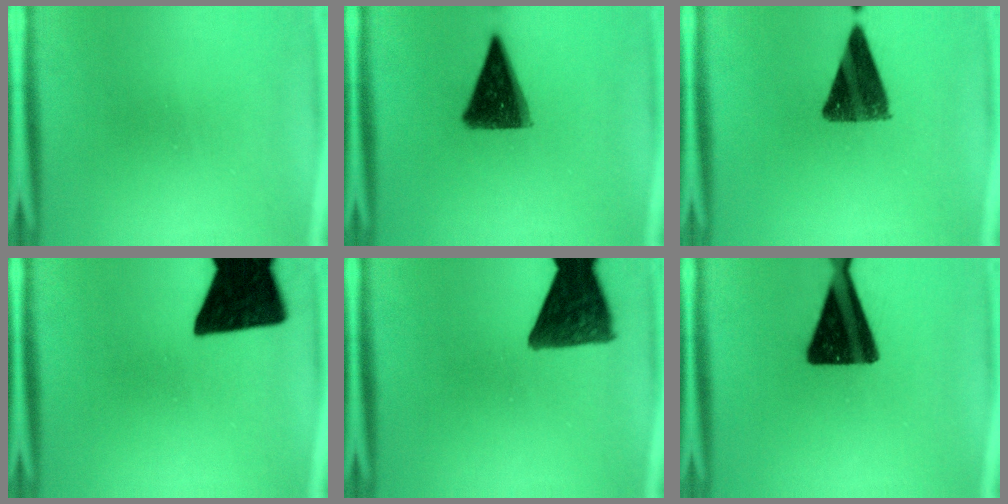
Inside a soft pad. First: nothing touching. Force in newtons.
{"total": 11.5}
{"total": 10.9}
{"total": 18.6}
{"total": 11.3}
{"total": 15.8}